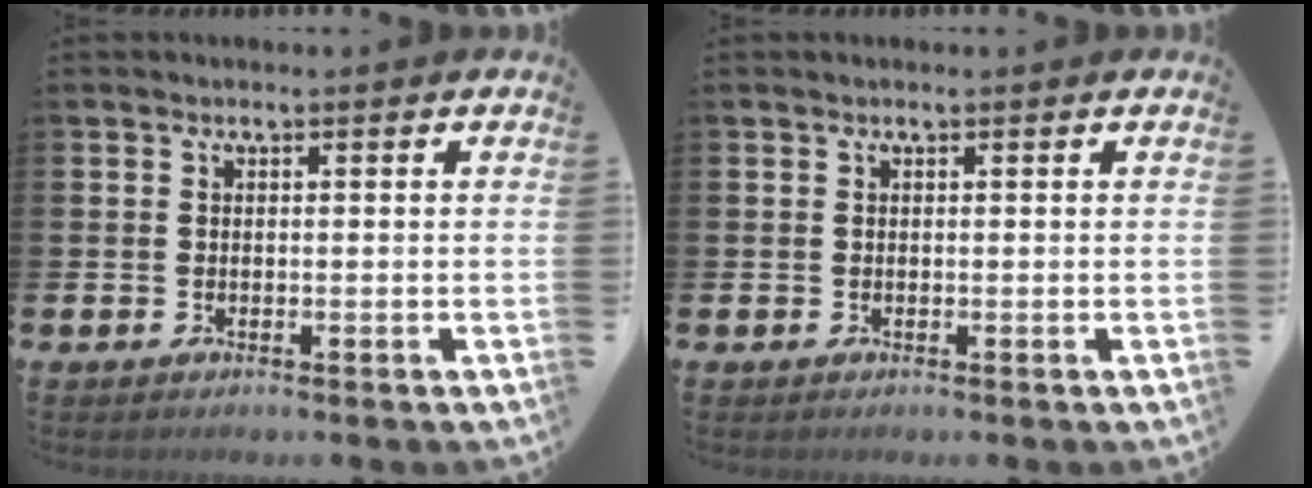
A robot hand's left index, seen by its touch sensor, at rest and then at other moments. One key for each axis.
{"total": 0.0}